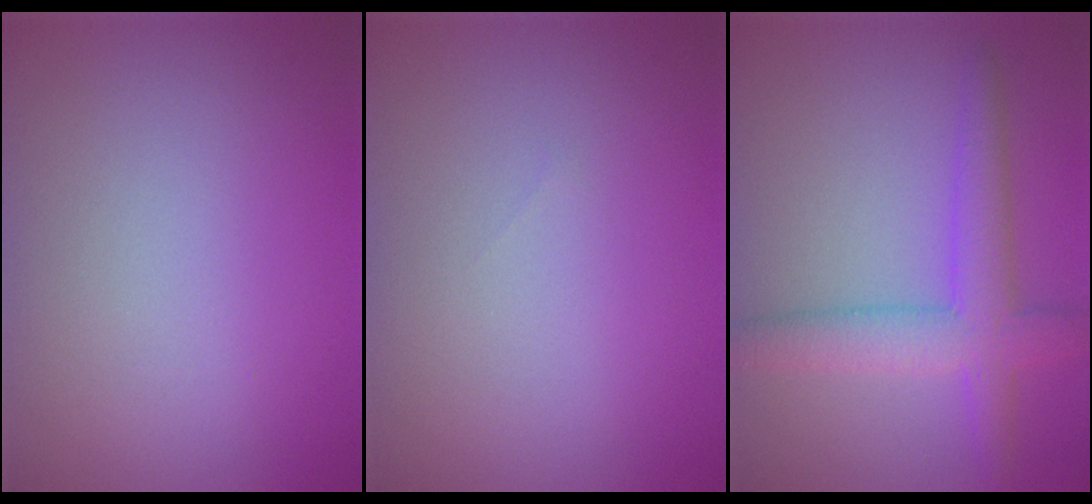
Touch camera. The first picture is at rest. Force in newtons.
{"total": 0.0}
{"total": 4.8, "press": 4.8, "slide": 0.1}